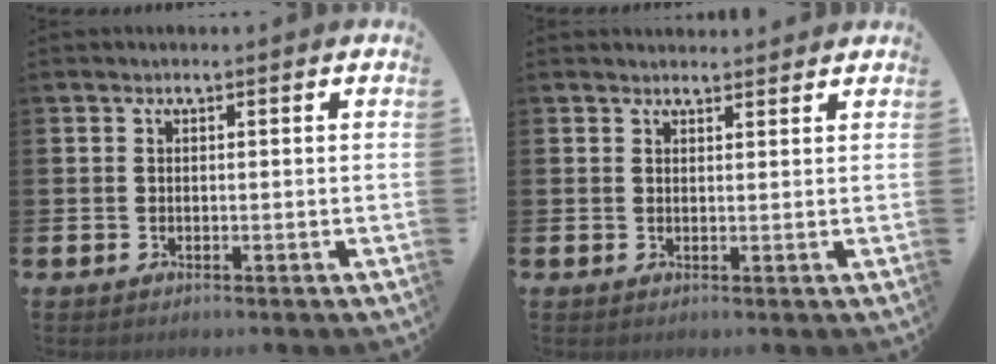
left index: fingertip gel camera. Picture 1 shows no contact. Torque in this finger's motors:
{"motor_torque": [0.88, -1.26, 0.07, 0.04]}